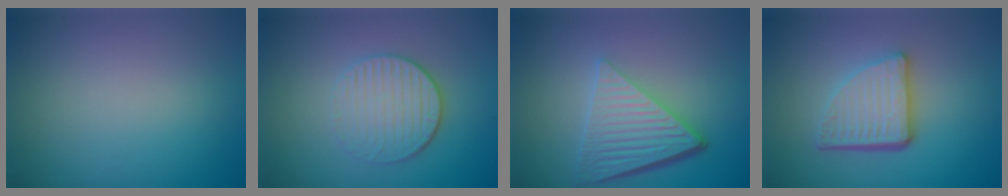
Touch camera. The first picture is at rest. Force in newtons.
{"total": 3.7, "press": 3.1, "slide": 2.0}
{"total": 5.8, "press": 4.2, "slide": 4.0}
{"total": 5.0, "press": 3.6, "slide": 3.6}